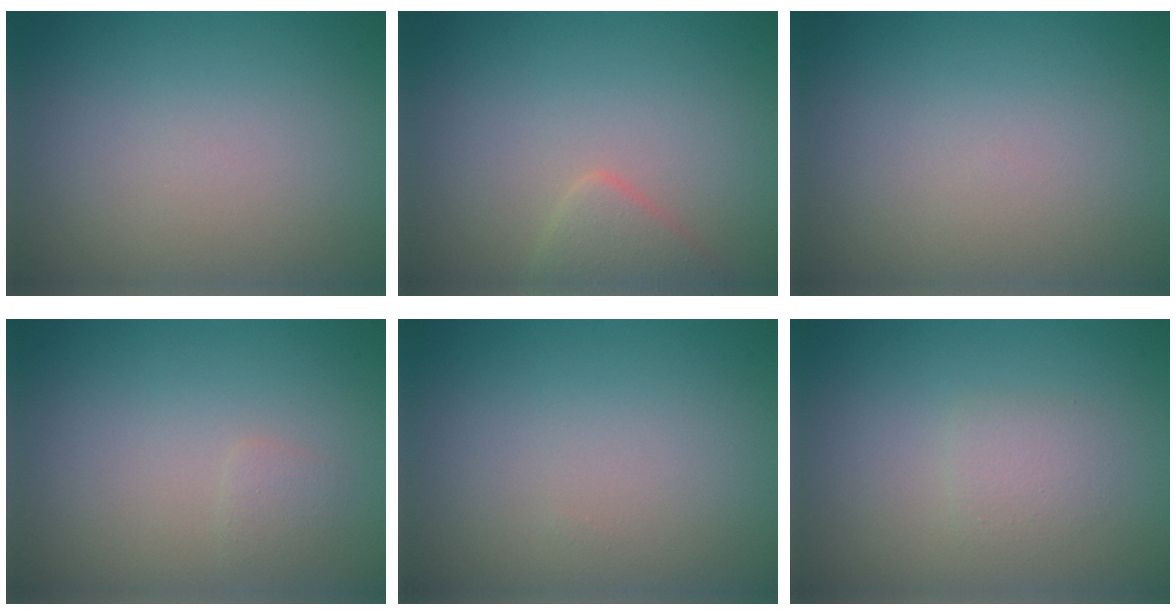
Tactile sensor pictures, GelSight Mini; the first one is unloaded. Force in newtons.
{"total": 1.9, "press": 1.9, "slide": 0.0}
{"total": 0.0}
{"total": 0.8, "press": 0.8, "slide": 0.1}
{"total": 0.0}
{"total": 1.3, "press": 1.3, "slide": 0.1}